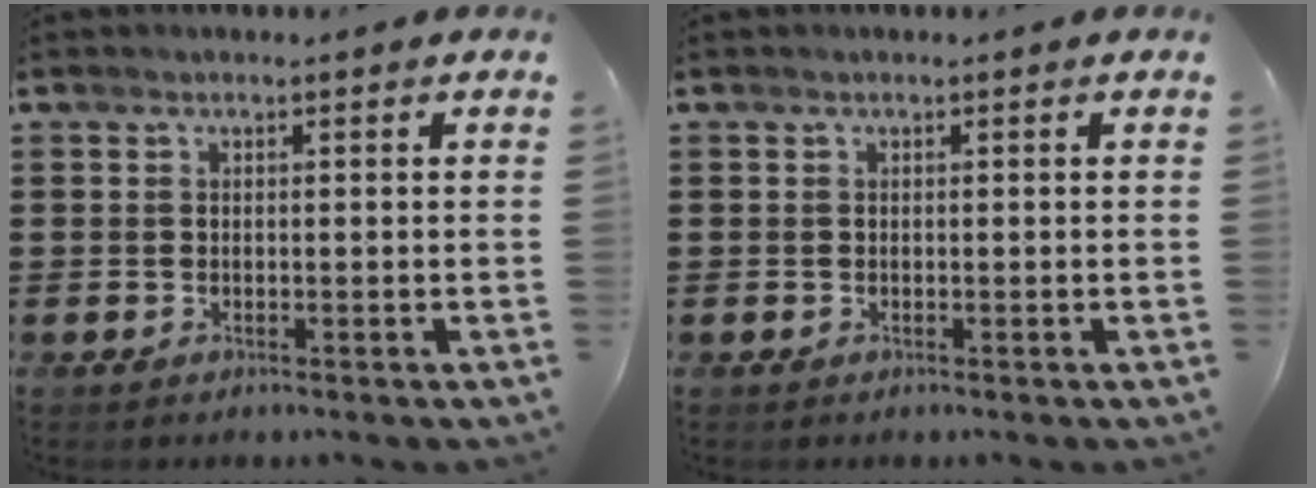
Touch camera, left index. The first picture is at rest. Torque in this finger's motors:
{"motor_torque": [0.00, 0.00, 0.00, 0.00]}